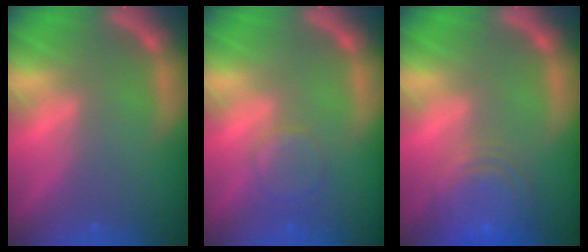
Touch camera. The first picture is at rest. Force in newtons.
{"total": 2.9}
{"total": 8.0}